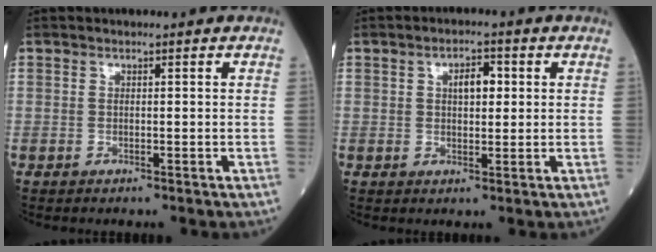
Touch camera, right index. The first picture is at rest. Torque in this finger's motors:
{"motor_torque": [0.08, 0.06, 0.02, 0.03]}